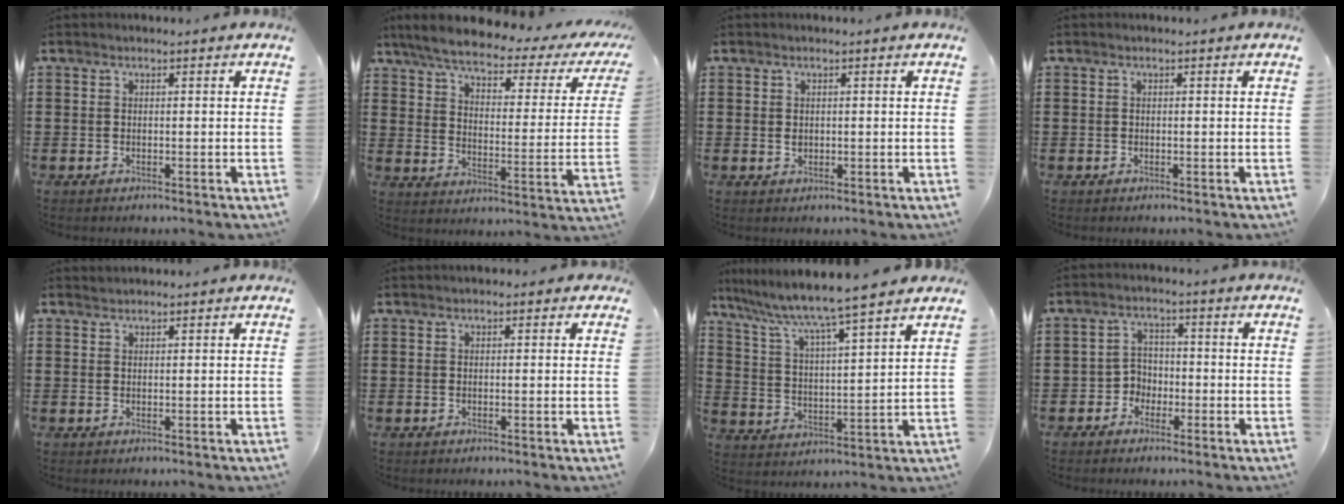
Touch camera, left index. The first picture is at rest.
{"total": 5.6, "force": [4.1, 1.0, 3.6], "torque": [-0.090, -0.022, 0.066]}
{"total": 0.9, "force": [0.1, 0.8, 0.5], "torque": [-0.013, 0.006, 0.001]}
{"total": 0.0}
{"total": 0.7, "force": [0.7, 0.1, 0.1], "torque": [-0.002, -0.001, 0.015]}
{"total": 0.7, "force": [0.2, 0.5, 0.4], "torque": [-0.009, 0.006, 0.003]}
{"total": 6.9, "force": [6.2, -0.8, 2.9], "torque": [-0.083, -0.046, 0.098]}
{"total": 3.3, "force": [-2.0, 2.6, 0.6], "torque": [-0.024, 0.008, -0.045]}